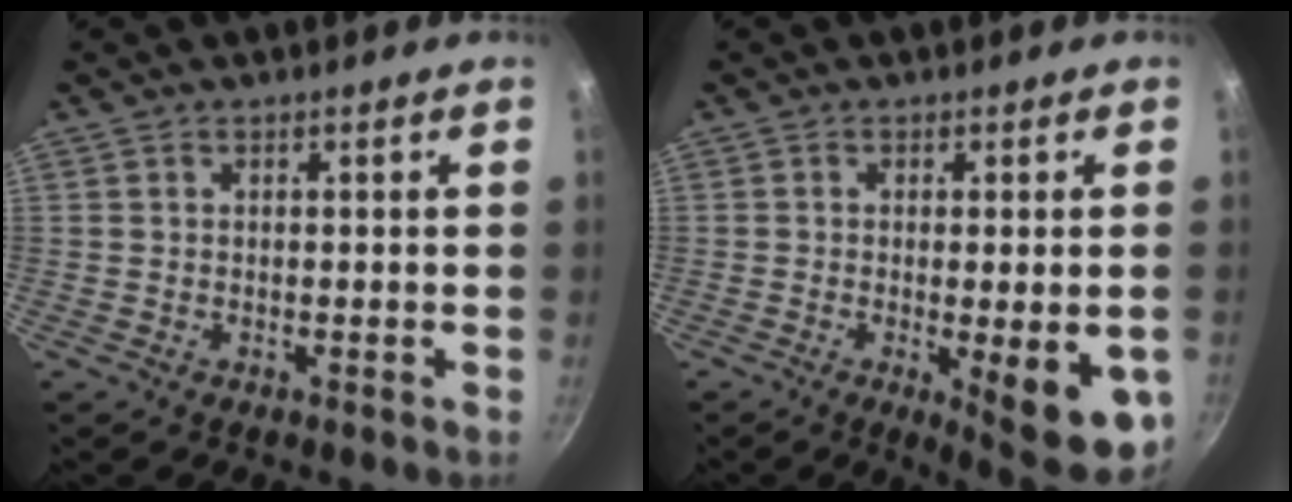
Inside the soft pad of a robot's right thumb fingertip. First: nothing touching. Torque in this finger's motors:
{"motor_torque": [-0.34, 0.43, 0.04, -0.08, 0.11]}